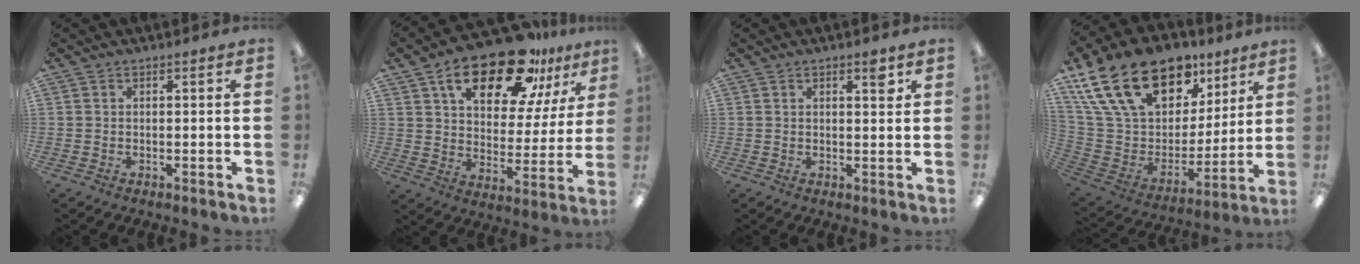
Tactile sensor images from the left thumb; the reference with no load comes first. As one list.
[{"total": 22.5, "force": [14.8, 9.9, 13.9], "torque": [-0.211, -0.077, 0.245]}, {"total": 3.3, "force": [1.9, 1.0, 2.4], "torque": [-0.020, -0.010, 0.025]}, {"total": 24.2, "force": [15.2, 13.8, 12.9], "torque": [-0.242, -0.080, 0.286]}]